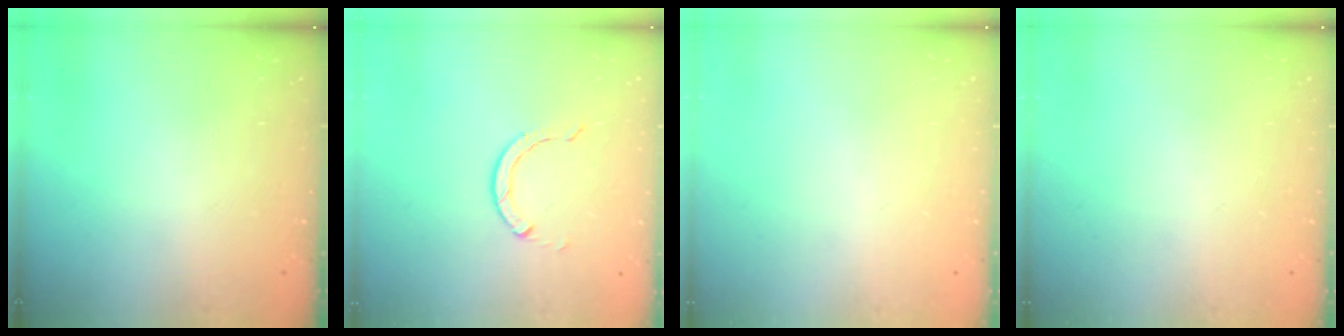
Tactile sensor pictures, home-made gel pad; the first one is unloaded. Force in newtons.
{"total": 2.9, "press": 2.9, "slide": 0.4}
{"total": 0.0}
{"total": 0.0}